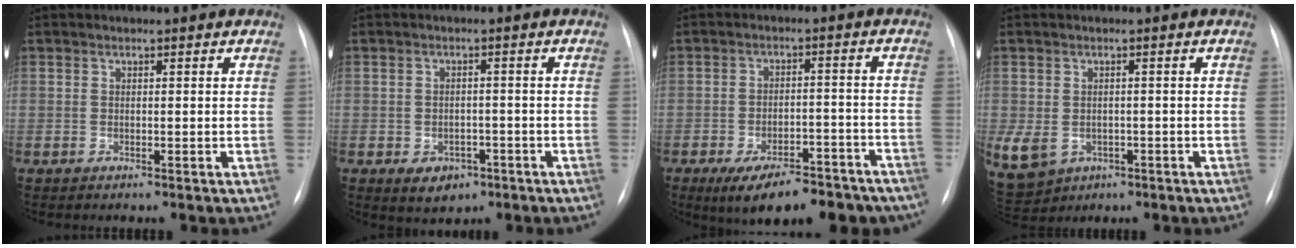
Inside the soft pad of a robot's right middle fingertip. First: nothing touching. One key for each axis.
{"total": 4.1, "fx": -2.0, "fy": 3.0, "fz": 2.0, "tx": -0.028, "ty": 0.003, "tz": -0.014}
{"total": 15.5, "fx": -11.7, "fy": 6.0, "fz": 8.1, "tx": -0.086, "ty": 0.015, "tz": -0.160}
{"total": 16.5, "fx": -6.0, "fy": 13.5, "fz": 7.4, "tx": -0.229, "ty": -0.011, "tz": -0.070}